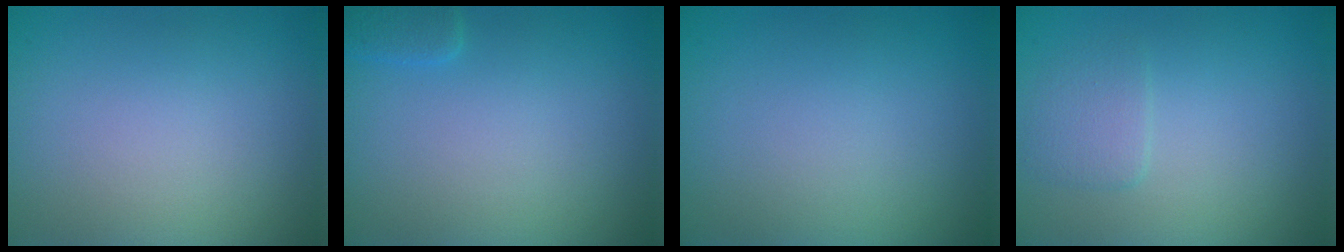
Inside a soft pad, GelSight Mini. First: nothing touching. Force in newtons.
{"total": 1.2, "press": 1.2, "slide": 0.1}
{"total": 0.0}
{"total": 1.6, "press": 1.6, "slide": 0.3}